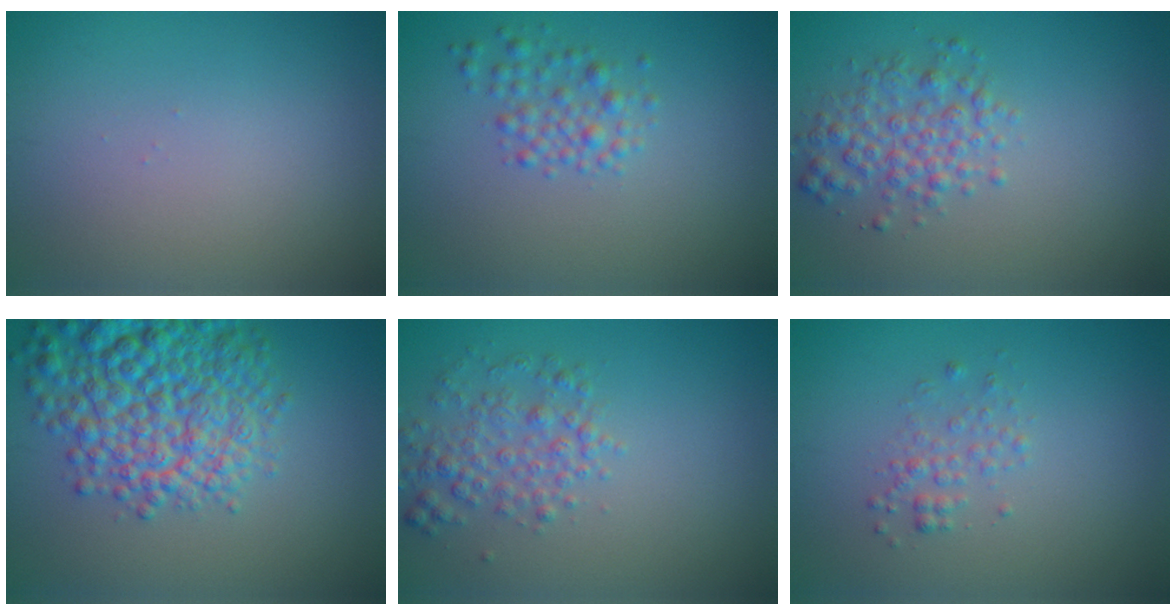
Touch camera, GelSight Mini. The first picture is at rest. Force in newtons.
{"total": 2.0, "press": 2.0, "slide": 0.0}
{"total": 3.1, "press": 3.1, "slide": 0.1}
{"total": 9.2, "press": 9.2, "slide": 0.5}
{"total": 2.9, "press": 2.9, "slide": 0.1}
{"total": 1.4, "press": 1.4, "slide": 0.1}